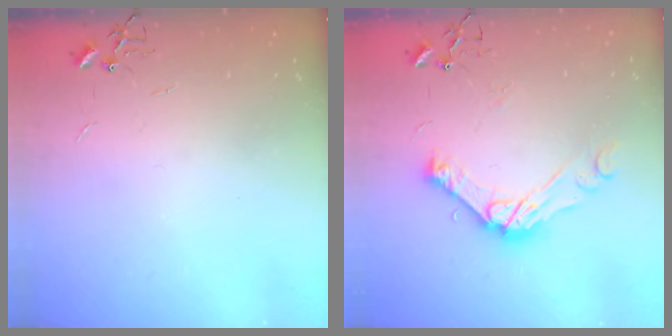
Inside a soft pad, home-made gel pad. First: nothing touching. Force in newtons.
{"total": 14.1, "press": 14.1, "slide": 1.1}